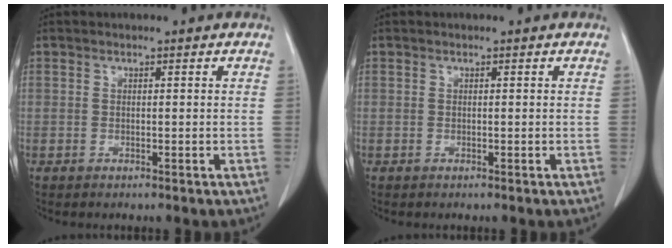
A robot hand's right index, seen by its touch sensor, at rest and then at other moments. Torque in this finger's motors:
{"motor_torque": [0.02, -0.02, 0.00, 0.00]}